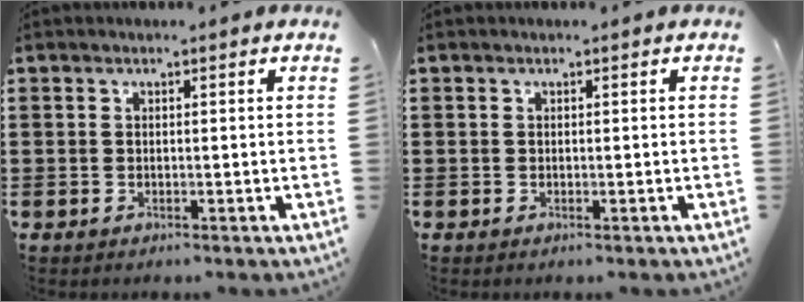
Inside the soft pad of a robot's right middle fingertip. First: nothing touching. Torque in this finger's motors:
{"motor_torque": [-0.25, 0.07, -0.02, -0.01]}